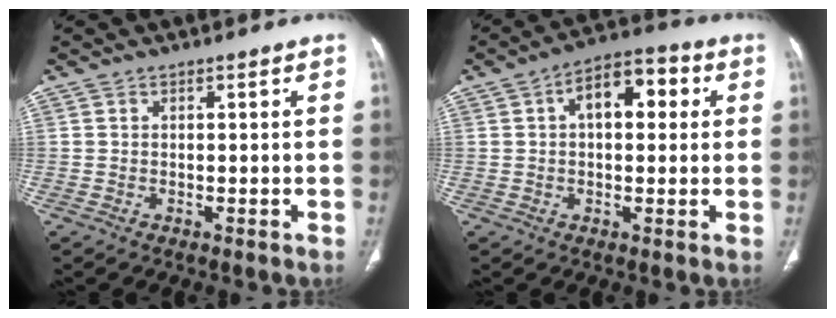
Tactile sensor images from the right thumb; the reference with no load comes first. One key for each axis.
{"total": 10.1, "fx": 2.4, "fy": 5.5, "fz": 8.1, "tx": -0.099, "ty": 0.027, "tz": 0.029}